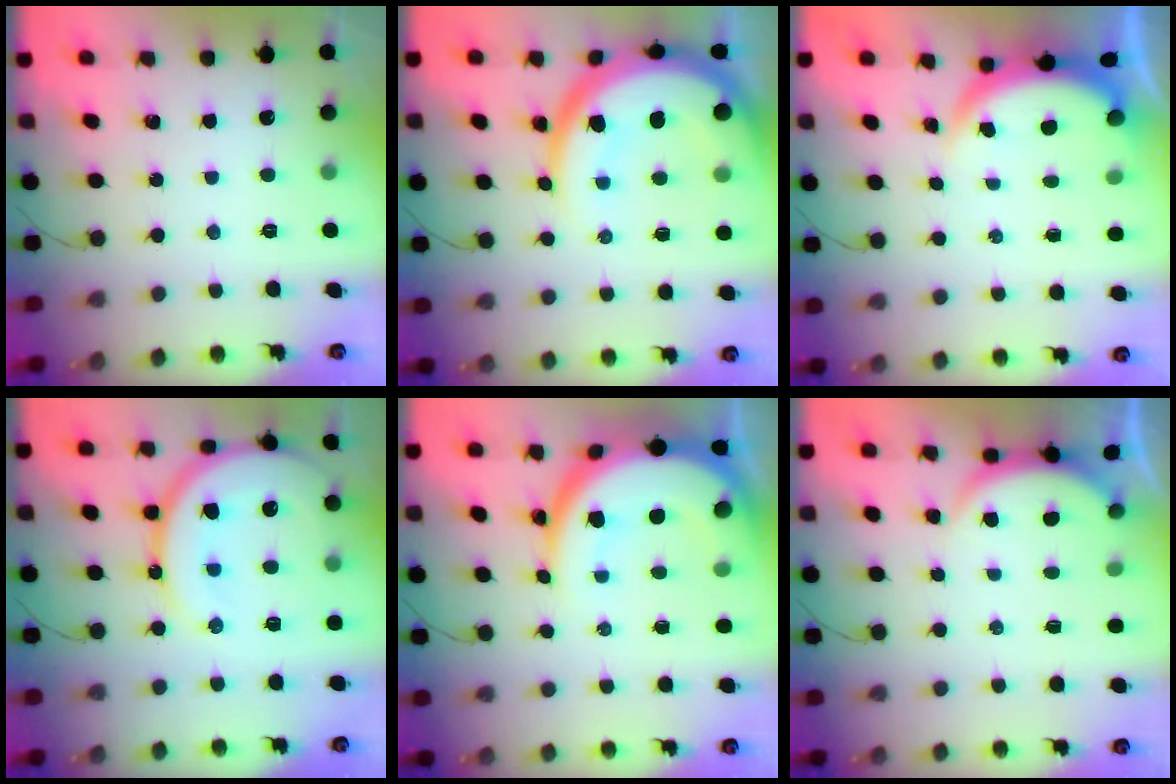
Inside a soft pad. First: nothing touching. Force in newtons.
{"total": 20.1, "press": 20.0, "slide": 1.8}
{"total": 4.2, "press": 3.9, "slide": 1.5}
{"total": 17.8, "press": 17.7, "slide": 1.8}
{"total": 15.7, "press": 15.7, "slide": 1.2}
{"total": 2.9, "press": 2.8, "slide": 0.6}